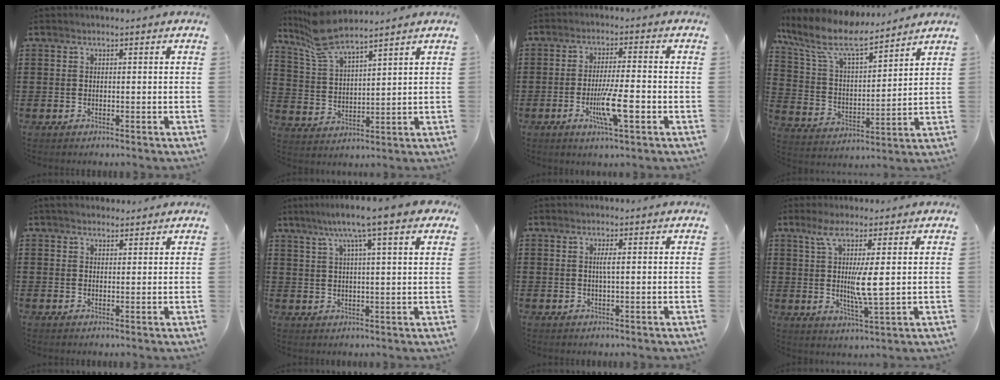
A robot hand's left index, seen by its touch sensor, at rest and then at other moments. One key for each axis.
{"total": 8.0, "fx": 7.1, "fy": 1.3, "fz": 3.5, "tx": -0.093, "ty": -0.017, "tz": 0.132}
{"total": 7.8, "fx": -2.5, "fy": 1.2, "fz": 7.3, "tx": -0.143, "ty": -0.012, "tz": -0.048}
{"total": 9.8, "fx": 8.1, "fy": 2.3, "fz": 5.0, "tx": -0.132, "ty": -0.039, "tz": 0.139}
{"total": 2.1, "fx": 1.8, "fy": 1.0, "fz": 0.3, "tx": -0.011, "ty": 0.006, "tz": 0.035}
{"total": 8.2, "fx": 5.5, "fy": 0.6, "fz": 6.1, "tx": -0.127, "ty": -0.007, "tz": 0.090}
{"total": 1.8, "fx": 0.3, "fy": 0.1, "fz": 1.7, "tx": -0.036, "ty": -0.001, "tz": 0.004}
{"total": 6.9, "fx": 1.8, "fy": 0.3, "fz": 6.6, "tx": -0.129, "ty": -0.006, "tz": 0.027}